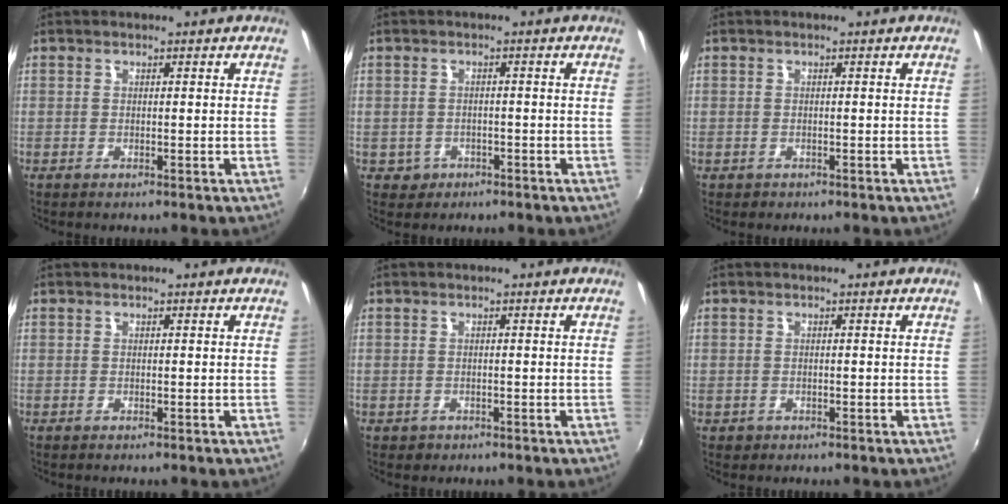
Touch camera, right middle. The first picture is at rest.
{"total": 3.2, "force": [-1.3, 2.9, 0.7], "torque": [-0.024, 0.000, -0.015]}
{"total": 0.7, "force": [-0.4, 0.6, 0.1], "torque": [-0.003, -0.003, -0.005]}
{"total": 0.0}
{"total": 1.3, "force": [-0.6, 1.2, 0.3], "torque": [-0.009, -0.004, -0.007]}
{"total": 1.2, "force": [-0.5, 1.0, 0.3], "torque": [-0.008, -0.004, -0.006]}